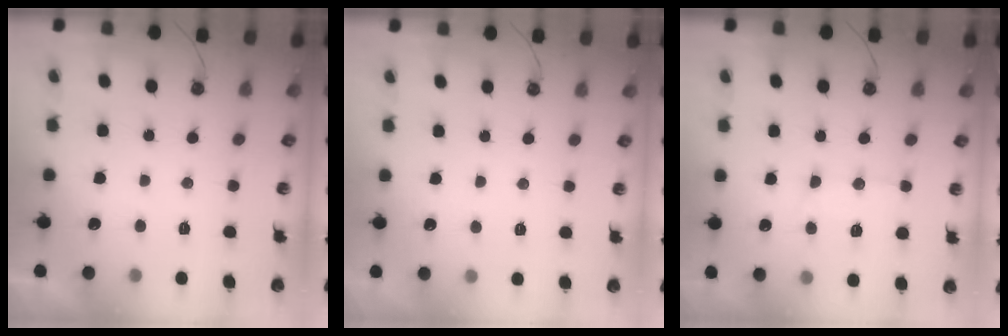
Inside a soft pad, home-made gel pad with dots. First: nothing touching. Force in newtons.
{"total": 1.4, "press": 1.3, "slide": 0.3}
{"total": 11.1, "press": 11.1, "slide": 1.0}